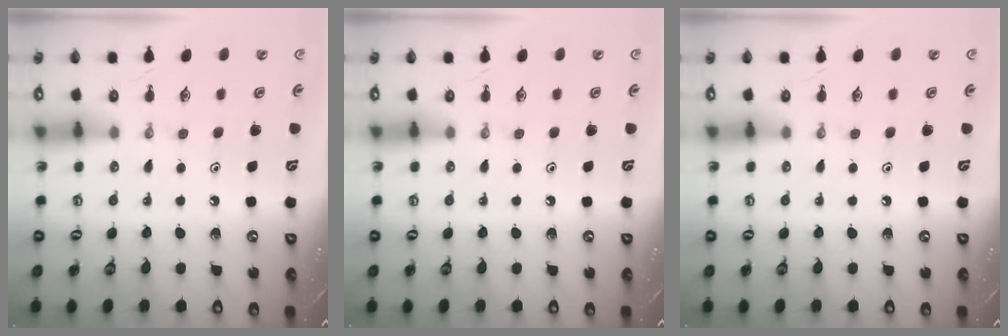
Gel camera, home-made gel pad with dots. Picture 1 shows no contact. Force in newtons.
{"total": 0.0}
{"total": 0.0}